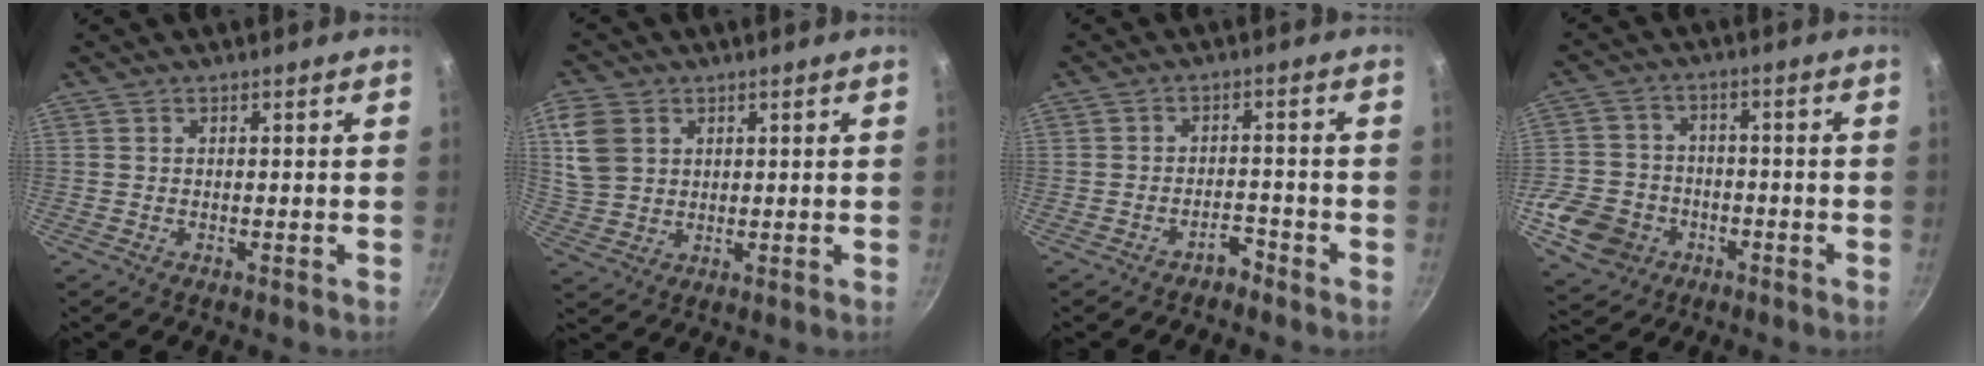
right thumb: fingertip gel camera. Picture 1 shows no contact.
{"total": 8.4, "force": [2.7, 6.4, 4.6], "torque": [-0.076, -0.005, 0.062]}
{"total": 4.1, "force": [-3.2, 1.4, 2.0], "torque": [-0.019, 0.033, -0.052]}
{"total": 11.5, "force": [-4.5, 9.4, 4.9], "torque": [-0.077, 0.033, -0.080]}